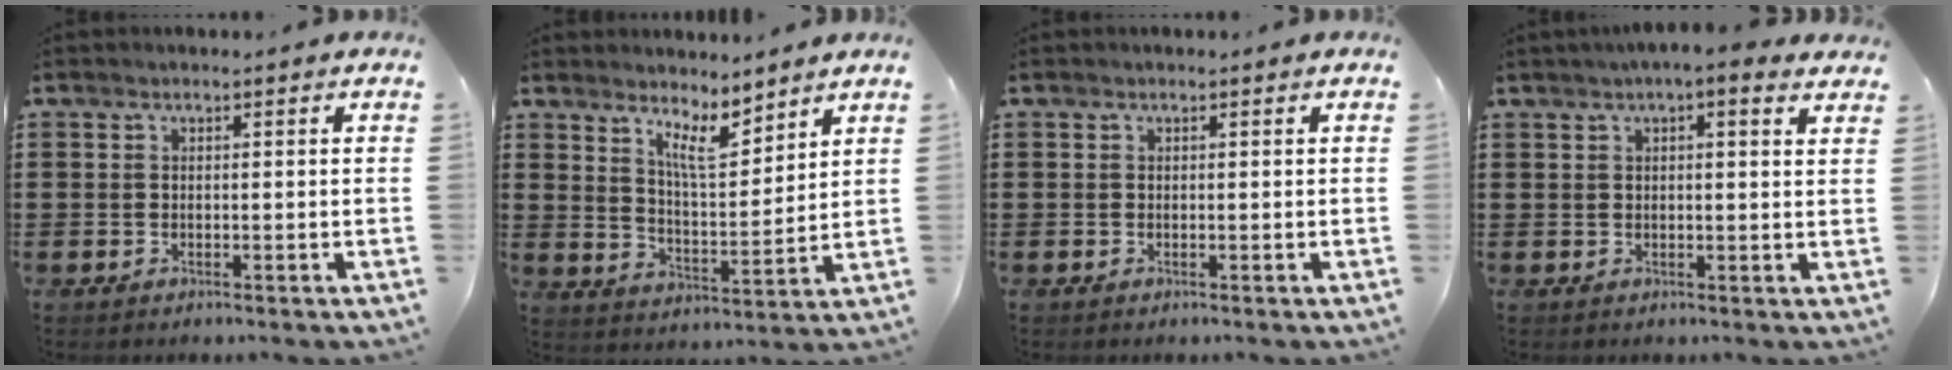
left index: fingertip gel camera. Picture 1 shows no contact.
{"total": 7.1, "force": [6.0, 1.7, 3.6], "torque": [-0.069, -0.029, 0.104]}
{"total": 0.0}
{"total": 3.5, "force": [2.6, 0.2, 2.3], "torque": [-0.043, -0.001, 0.044]}